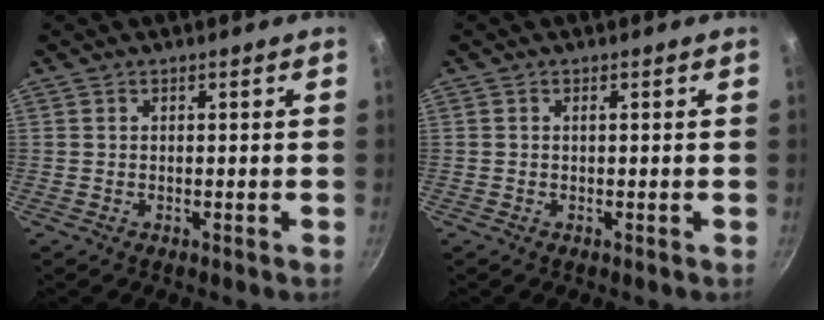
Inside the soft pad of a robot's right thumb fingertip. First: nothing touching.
{"total": 0.0}